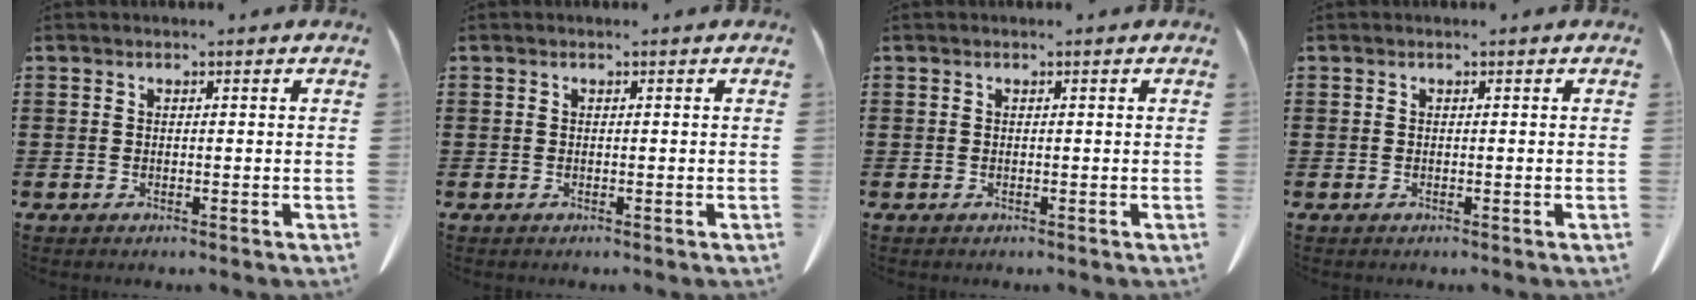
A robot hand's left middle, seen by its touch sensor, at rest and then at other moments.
{"total": 0.0}
{"total": 0.0}
{"total": 0.0}